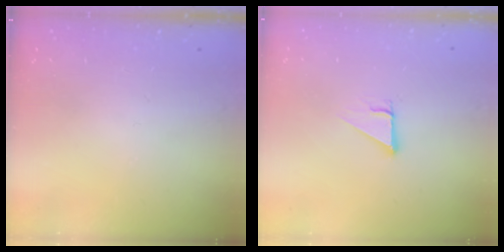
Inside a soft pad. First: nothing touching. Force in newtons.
{"total": 2.7, "press": 2.7, "slide": 0.3}